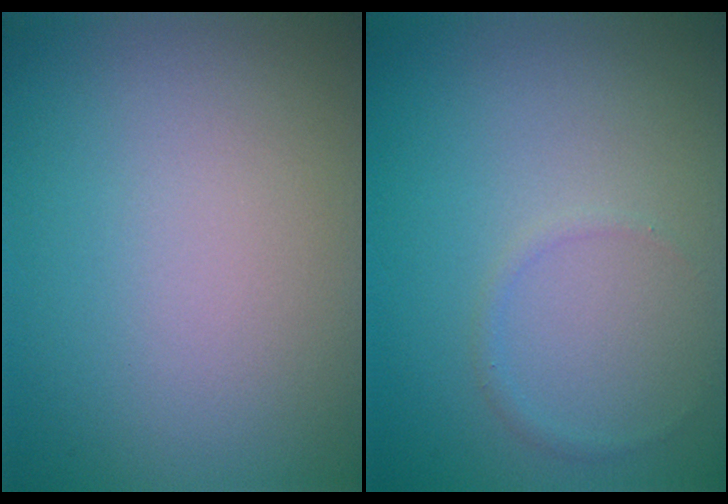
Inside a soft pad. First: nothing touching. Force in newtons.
{"total": 0.6, "press": 0.6, "slide": 0.0}